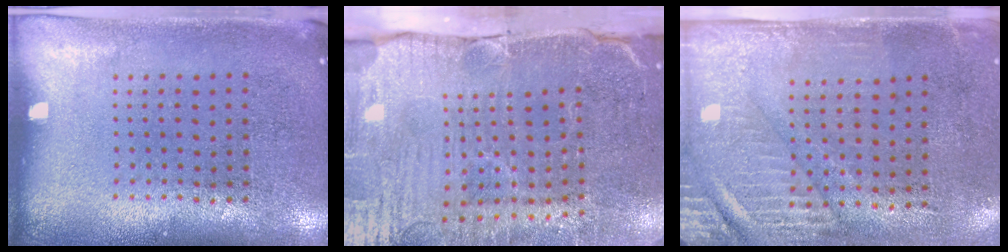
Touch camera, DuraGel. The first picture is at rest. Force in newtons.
{"total": 5.0, "press": 4.3, "slide": 2.6}
{"total": 2.8, "press": 2.4, "slide": 1.4}